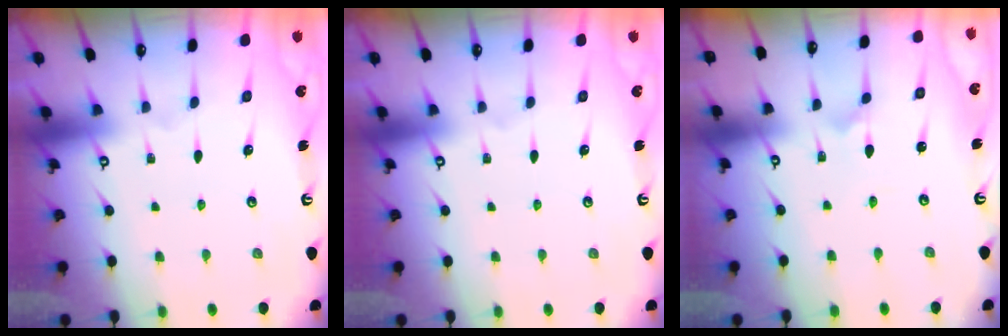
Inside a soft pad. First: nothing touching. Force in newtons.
{"total": 0.0}
{"total": 0.9, "press": 0.9, "slide": 0.0}